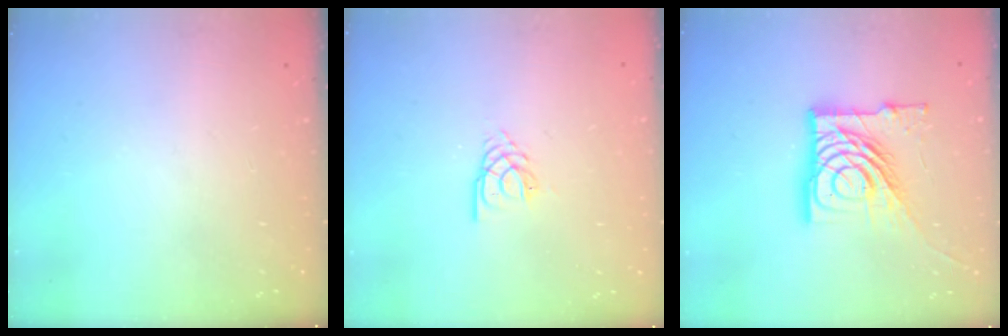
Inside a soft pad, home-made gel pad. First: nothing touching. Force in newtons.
{"total": 2.8, "press": 2.8, "slide": 0.3}
{"total": 18.2, "press": 18.1, "slide": 2.1}